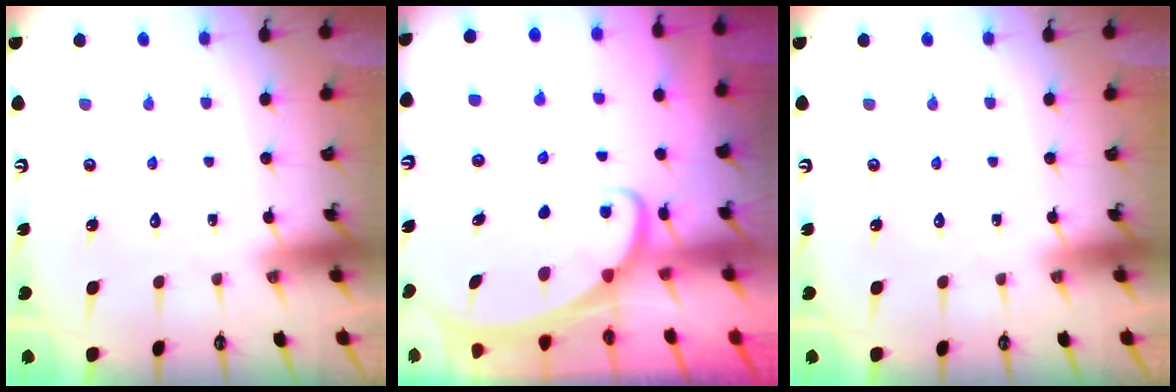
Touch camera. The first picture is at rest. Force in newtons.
{"total": 2.0, "press": 2.0, "slide": 0.3}
{"total": 0.0}